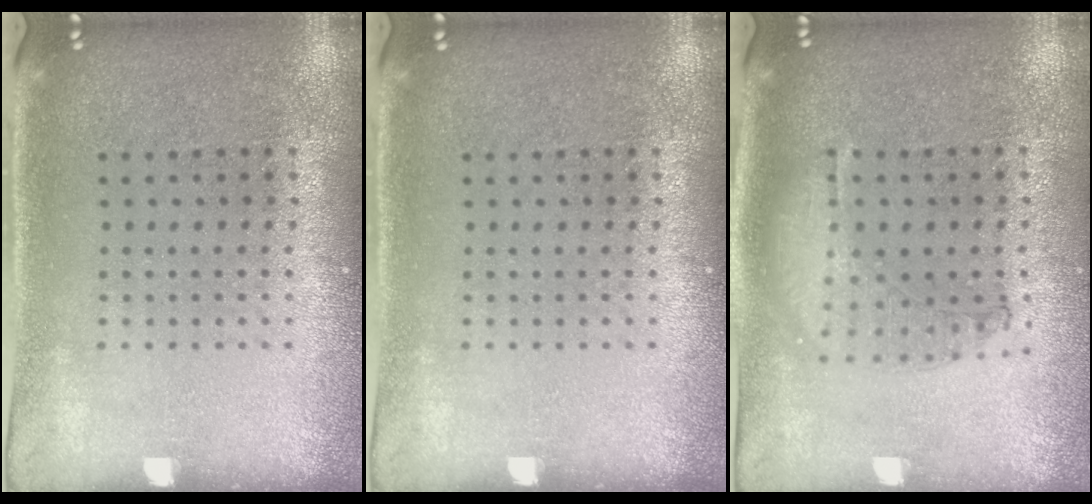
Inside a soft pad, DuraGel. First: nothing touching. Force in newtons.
{"total": 0.0}
{"total": 0.9, "press": 0.9, "slide": 0.2}